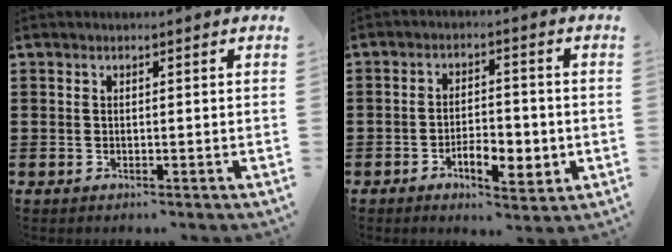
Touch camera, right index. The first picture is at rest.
{"total": 6.2, "force": [-2.2, 3.1, 4.8], "torque": [-0.073, 0.009, -0.039]}